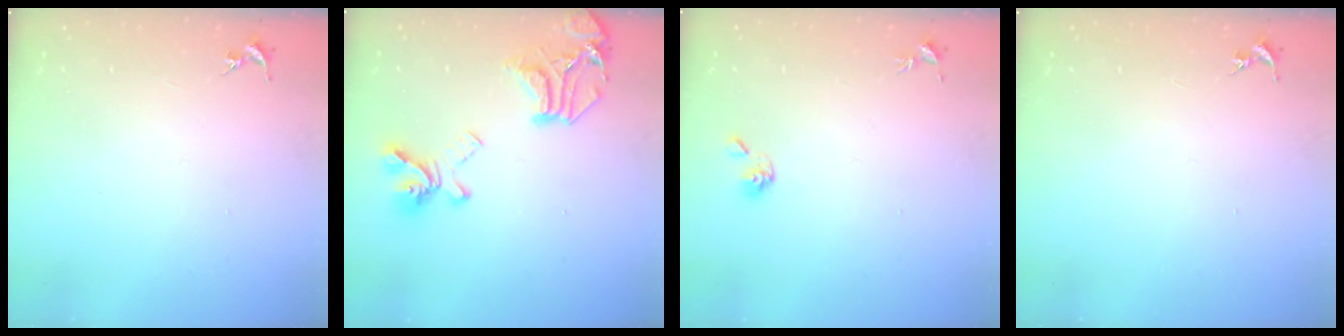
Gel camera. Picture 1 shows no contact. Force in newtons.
{"total": 21.7, "press": 21.6, "slide": 2.0}
{"total": 5.2, "press": 5.1, "slide": 0.7}
{"total": 0.0}